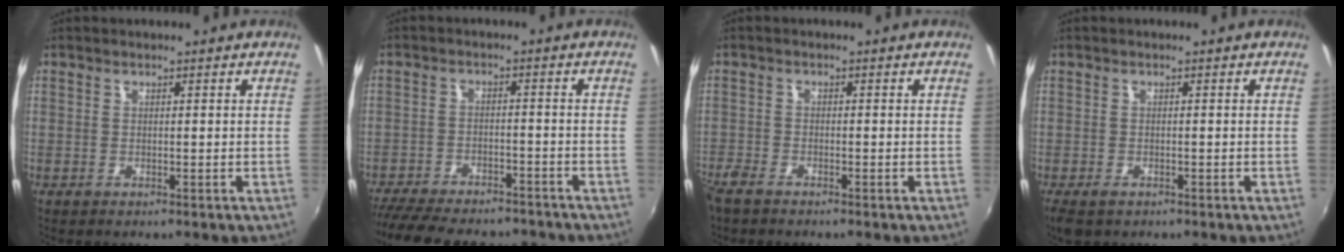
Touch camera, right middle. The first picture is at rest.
{"total": 18.4, "force": [-15.4, 6.0, 8.0], "torque": [-0.177, -0.027, -0.226]}
{"total": 3.8, "force": [-3.2, 1.1, 1.7], "torque": [-0.048, -0.014, -0.067]}
{"total": 3.8, "force": [-2.5, 1.9, 2.2], "torque": [-0.048, -0.017, -0.041]}